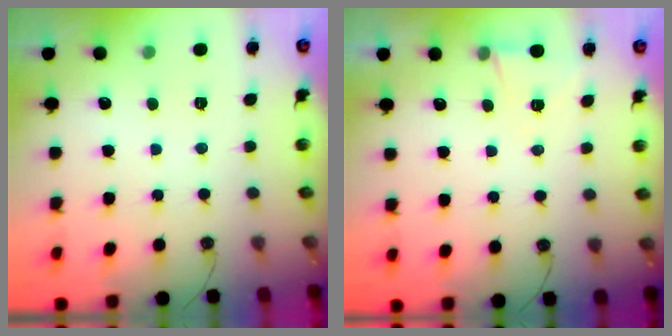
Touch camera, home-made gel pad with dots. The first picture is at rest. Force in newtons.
{"total": 5.4, "press": 3.1, "slide": 4.5}